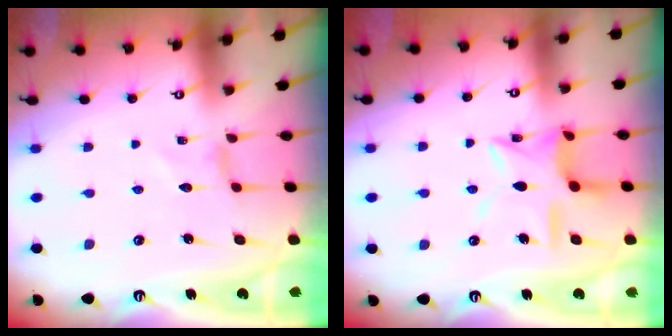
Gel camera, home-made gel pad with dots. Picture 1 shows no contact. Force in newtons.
{"total": 13.2, "press": 13.1, "slide": 1.1}